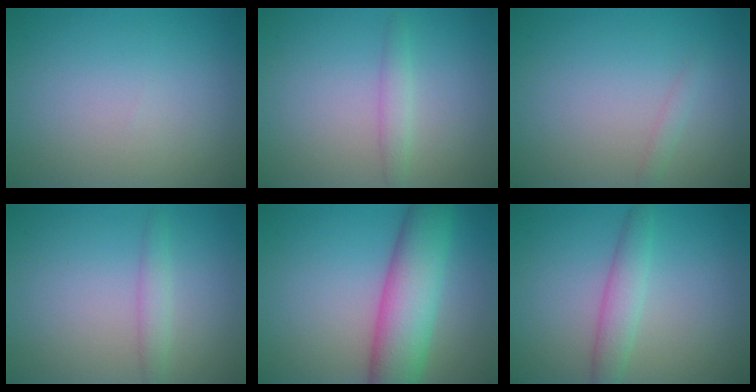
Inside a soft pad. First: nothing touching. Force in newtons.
{"total": 1.4, "press": 1.4, "slide": 0.1}
{"total": 0.7, "press": 0.7, "slide": 0.1}
{"total": 1.5, "press": 1.5, "slide": 0.2}
{"total": 8.0, "press": 8.0, "slide": 0.3}
{"total": 2.6, "press": 2.6, "slide": 0.0}